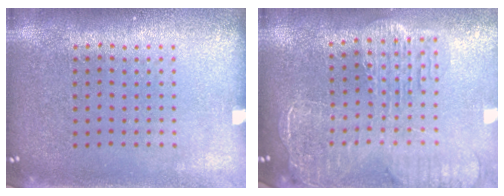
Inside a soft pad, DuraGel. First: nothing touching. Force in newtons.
{"total": 2.7, "press": 2.3, "slide": 1.4}